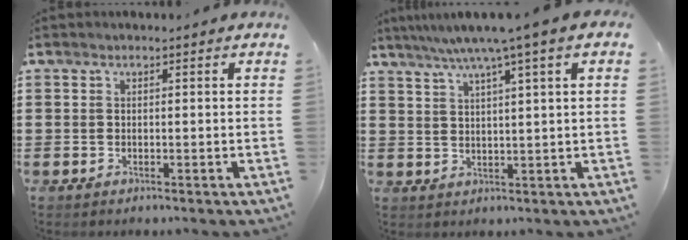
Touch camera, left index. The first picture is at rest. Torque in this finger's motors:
{"motor_torque": [2.14, 0.00, 0.20, -0.11]}